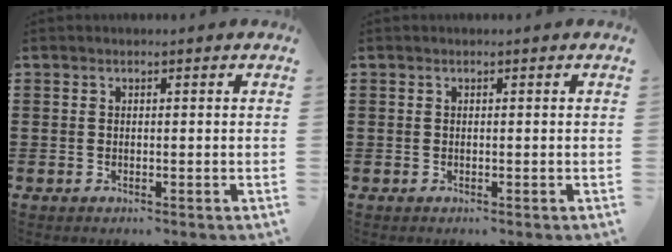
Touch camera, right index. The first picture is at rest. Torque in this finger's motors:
{"motor_torque": [0.00, 0.00, 0.00, 0.00]}